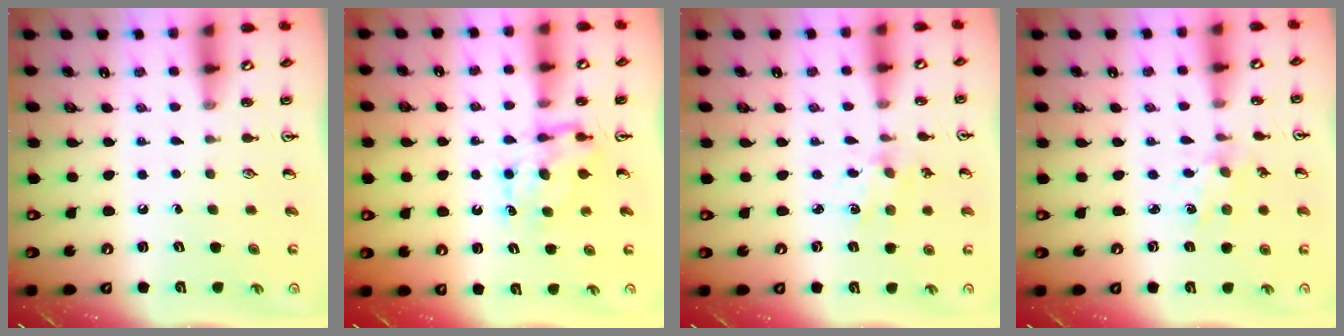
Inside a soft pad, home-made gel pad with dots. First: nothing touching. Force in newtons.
{"total": 7.1, "press": 7.1, "slide": 0.1}
{"total": 1.9, "press": 1.8, "slide": 0.4}
{"total": 1.7, "press": 1.6, "slide": 0.3}